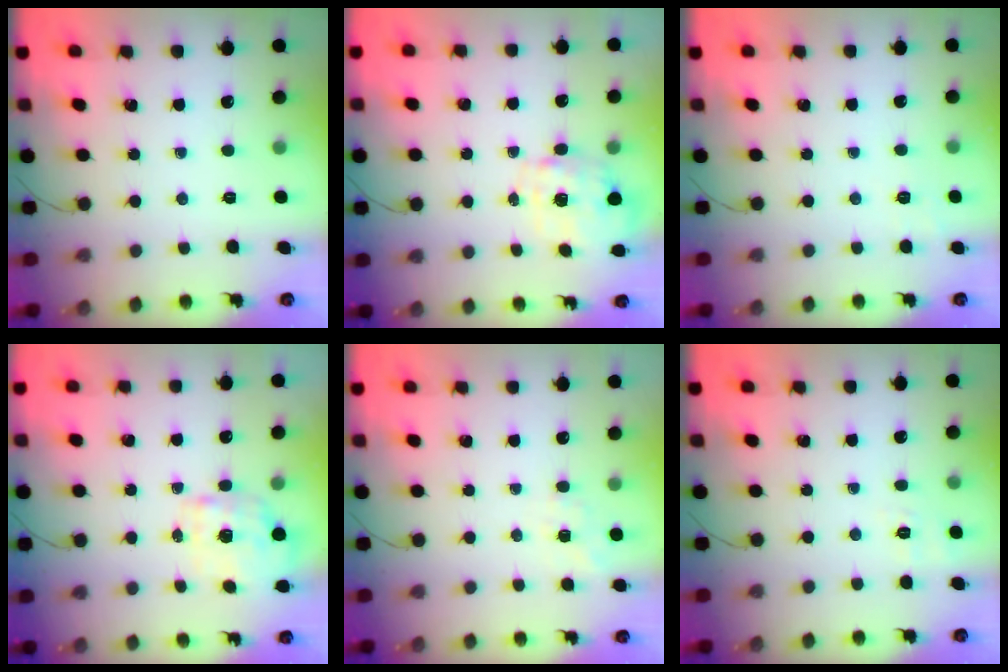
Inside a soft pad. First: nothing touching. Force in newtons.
{"total": 2.8, "press": 2.7, "slide": 0.9}
{"total": 1.5, "press": 0.4, "slide": 1.4}
{"total": 2.4, "press": 2.1, "slide": 1.2}
{"total": 3.3, "press": 2.6, "slide": 1.9}
{"total": 1.8, "press": 0.4, "slide": 1.8}